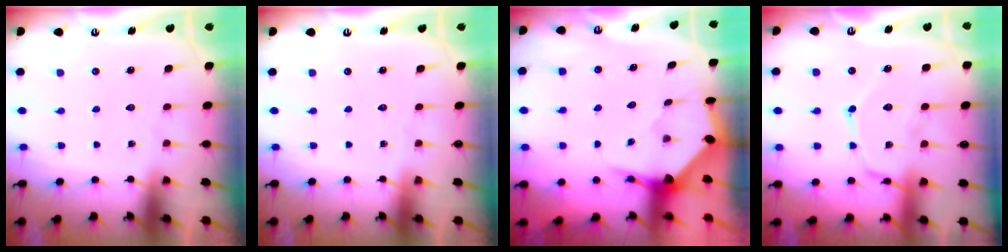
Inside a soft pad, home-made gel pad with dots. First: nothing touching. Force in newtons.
{"total": 0.0}
{"total": 3.6, "press": 3.6, "slide": 0.4}
{"total": 14.4, "press": 14.4, "slide": 1.2}